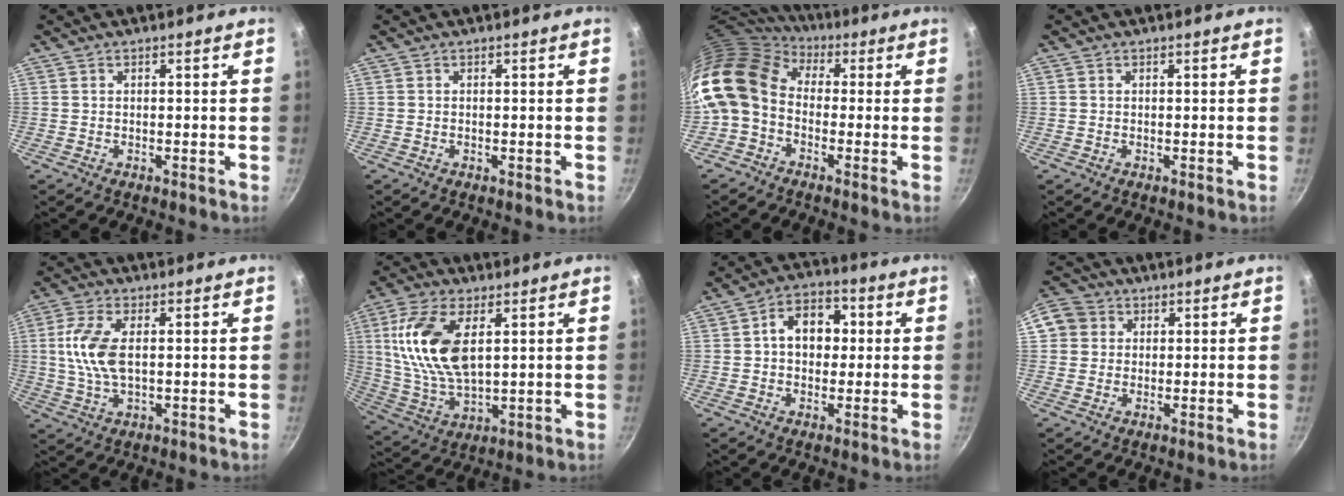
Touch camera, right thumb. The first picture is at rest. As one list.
[{"total": 0.0}, {"total": 14.3, "force": [0.2, 10.8, 9.3], "torque": [-0.179, 0.029, -0.019]}, {"total": 0.0}, {"total": 9.0, "force": [1.0, 4.5, 7.7], "torque": [-0.158, 0.004, 0.016]}, {"total": 15.5, "force": [4.1, 7.8, 12.8], "torque": [-0.249, -0.011, 0.086]}, {"total": 9.1, "force": [1.0, 6.8, 5.9], "torque": [-0.050, 0.016, 0.004]}, {"total": 8.3, "force": [2.1, 7.5, 2.9], "torque": [-0.038, 0.015, 0.029]}]